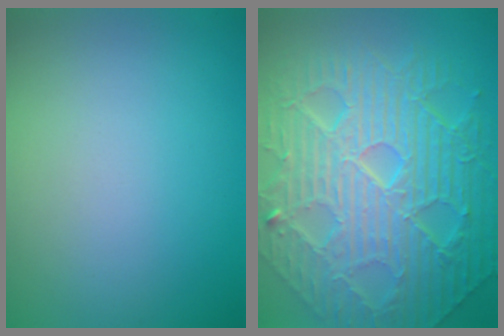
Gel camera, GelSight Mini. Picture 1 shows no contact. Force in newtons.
{"total": 11.7, "press": 7.6, "slide": 8.8}